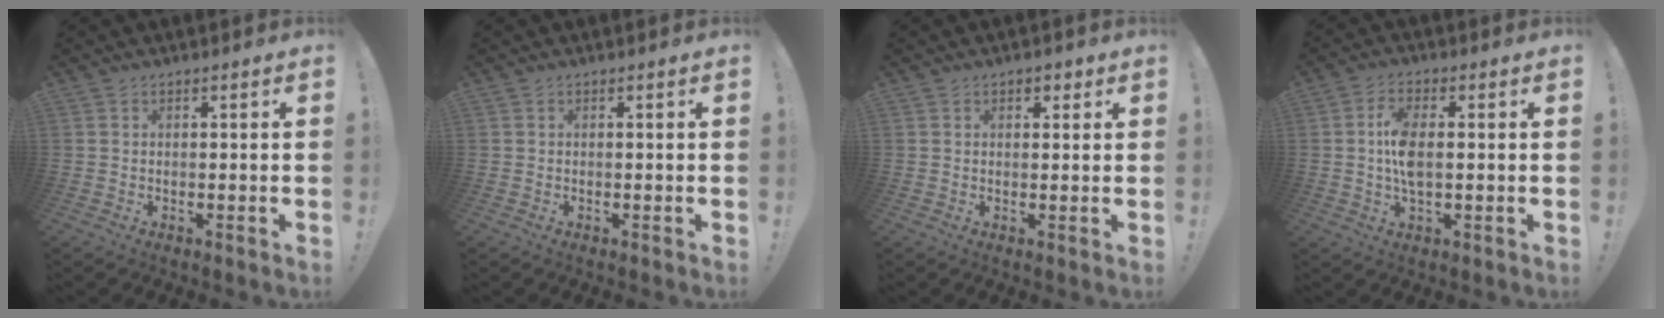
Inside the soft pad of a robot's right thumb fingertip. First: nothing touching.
{"total": 0.0}
{"total": 2.1, "force": [1.0, 1.4, 1.0], "torque": [-0.004, -0.003, 0.014]}
{"total": 8.2, "force": [0.3, 3.7, 7.3], "torque": [-0.140, -0.003, 0.003]}